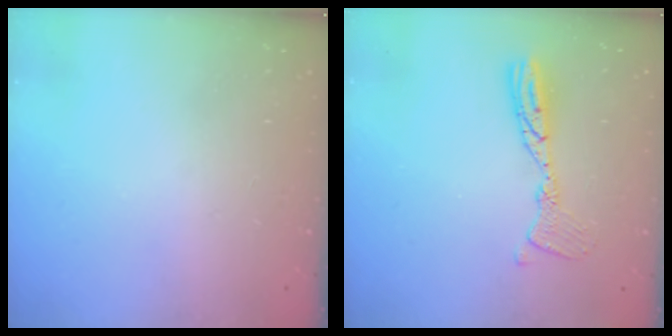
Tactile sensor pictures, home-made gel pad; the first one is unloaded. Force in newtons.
{"total": 10.8, "press": 10.8, "slide": 1.0}